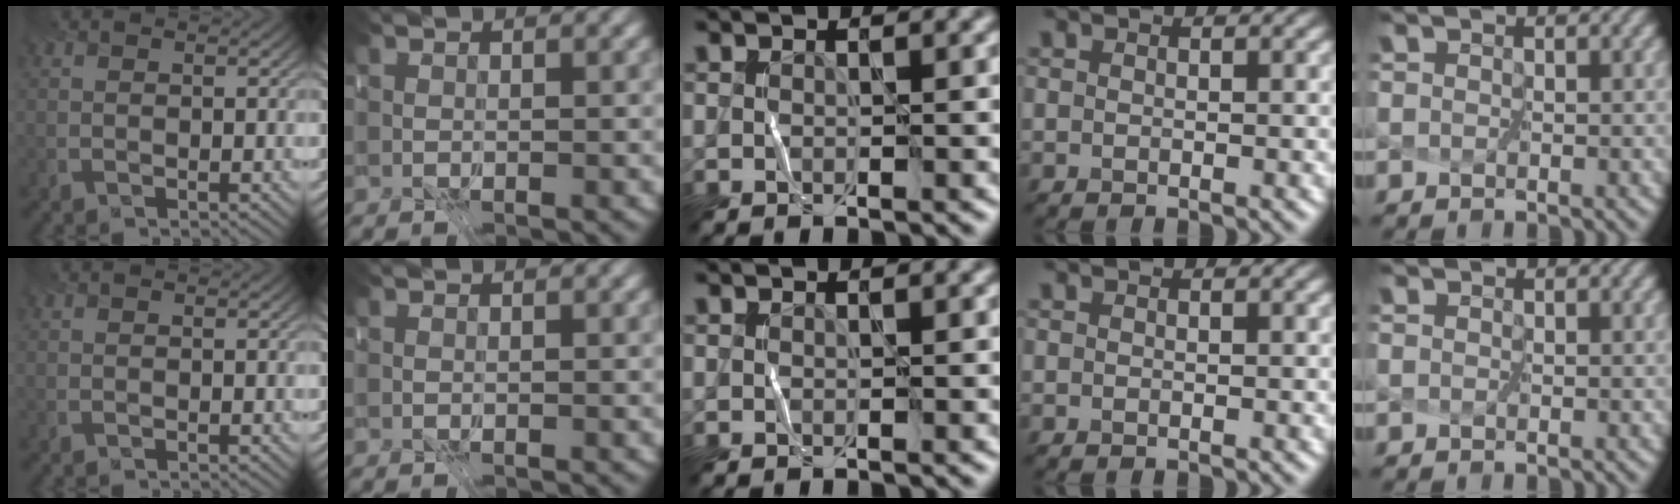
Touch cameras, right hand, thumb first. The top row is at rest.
{}